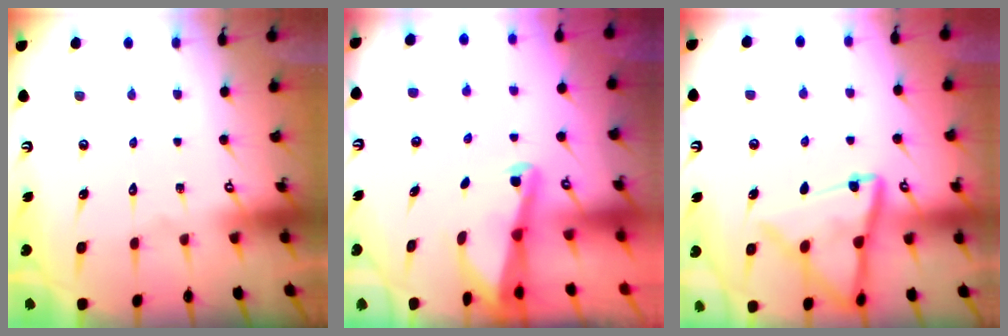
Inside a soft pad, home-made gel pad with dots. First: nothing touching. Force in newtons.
{"total": 2.2, "press": 2.2, "slide": 0.3}
{"total": 14.7, "press": 14.7, "slide": 1.2}